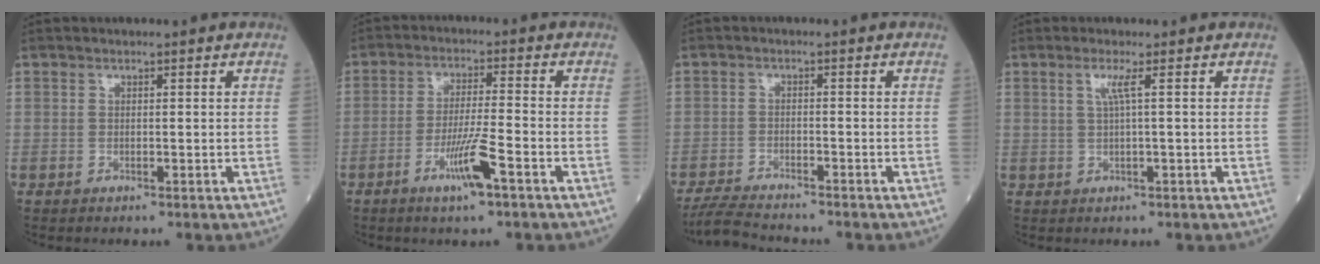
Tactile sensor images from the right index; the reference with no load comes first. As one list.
[{"total": 6.7, "force": [-3.4, -0.1, 5.8], "torque": [-0.111, -0.010, -0.064]}, {"total": 6.3, "force": [-5.9, 0.2, 2.2], "torque": [-0.039, -0.023, -0.104]}, {"total": 2.0, "force": [0.5, -0.5, 1.9], "torque": [-0.043, 0.002, 0.013]}]